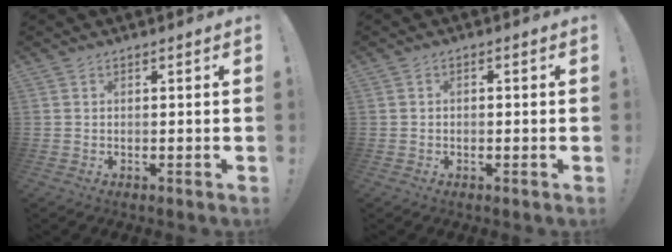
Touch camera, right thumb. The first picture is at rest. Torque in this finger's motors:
{"motor_torque": [-0.25, -0.01, -0.19, 0.07, -0.06]}